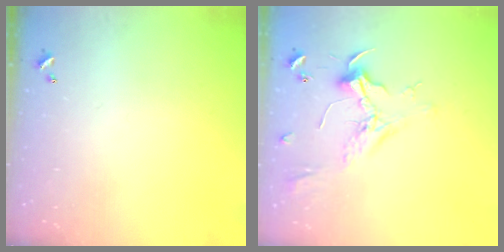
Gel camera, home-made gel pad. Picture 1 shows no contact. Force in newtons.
{"total": 2.3, "press": 2.2, "slide": 0.9}